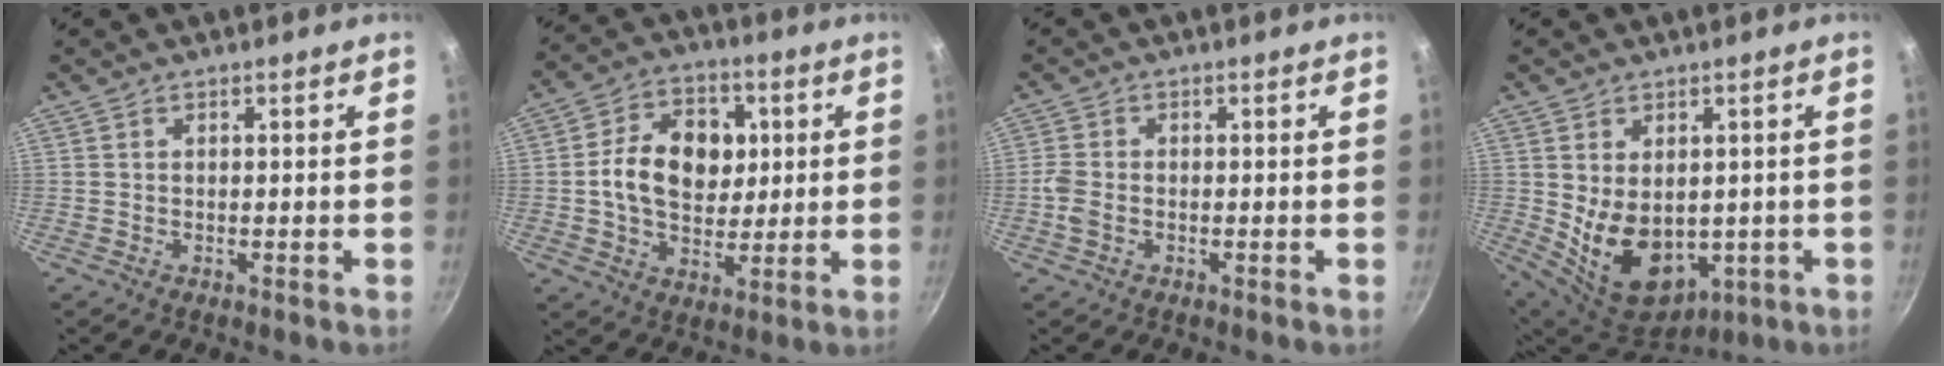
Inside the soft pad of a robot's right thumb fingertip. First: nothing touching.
{"total": 14.3, "force": [1.7, 10.5, 9.5], "torque": [-0.121, 0.008, 0.021]}
{"total": 3.0, "force": [-0.9, 2.0, 2.1], "torque": [-0.050, 0.006, -0.023]}
{"total": 13.2, "force": [-0.3, 9.1, 9.5], "torque": [-0.136, -0.027, 0.028]}